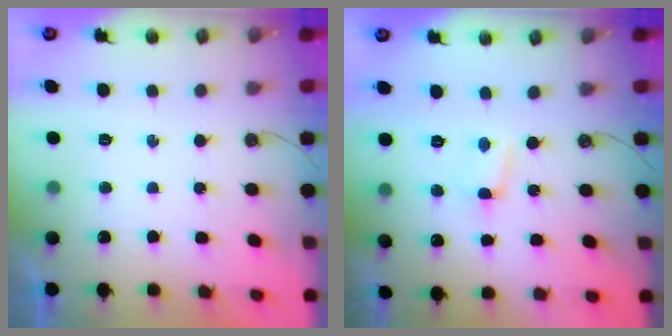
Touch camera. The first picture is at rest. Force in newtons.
{"total": 0.5, "press": 0.3, "slide": 0.4}